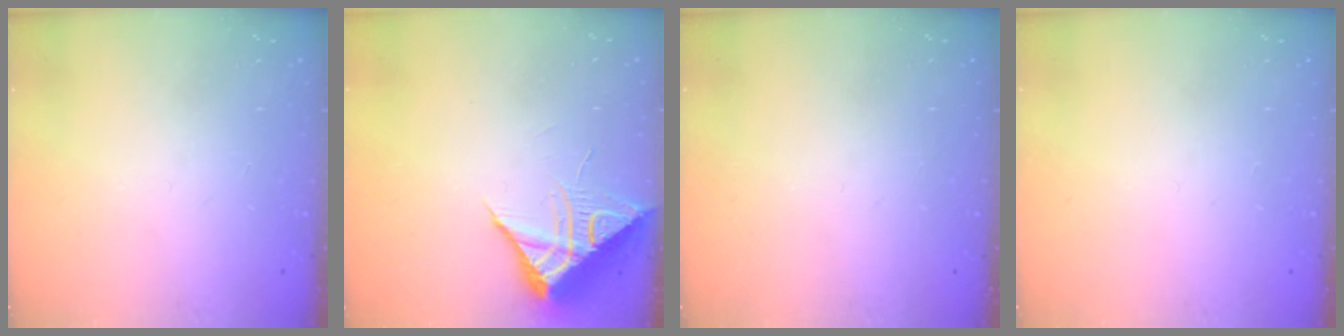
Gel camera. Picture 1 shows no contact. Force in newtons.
{"total": 9.7, "press": 9.7, "slide": 0.5}
{"total": 0.0}
{"total": 0.0}